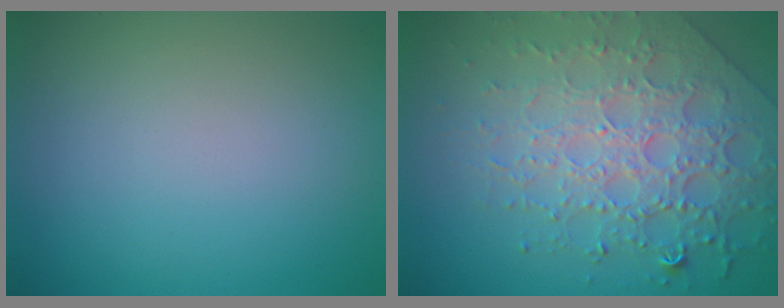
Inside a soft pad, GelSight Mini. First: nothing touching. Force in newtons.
{"total": 7.9, "press": 5.6, "slide": 5.6}